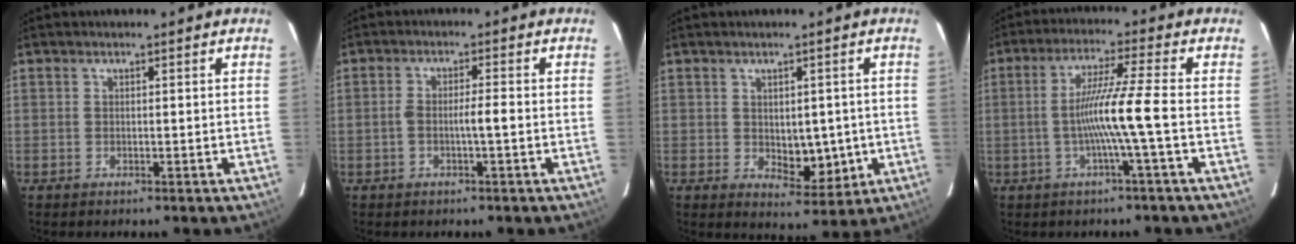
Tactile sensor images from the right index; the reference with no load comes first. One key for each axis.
{"total": 3.0, "fx": -0.7, "fy": 0.1, "fz": 2.9, "tx": -0.053, "ty": 0.007, "tz": -0.012}
{"total": 6.0, "fx": -0.5, "fy": 3.4, "fz": 5.0, "tx": -0.060, "ty": -0.004, "tz": 0.008}
{"total": 8.1, "fx": -1.6, "fy": -1.8, "fz": 7.8, "tx": -0.148, "ty": 0.004, "tz": -0.030}